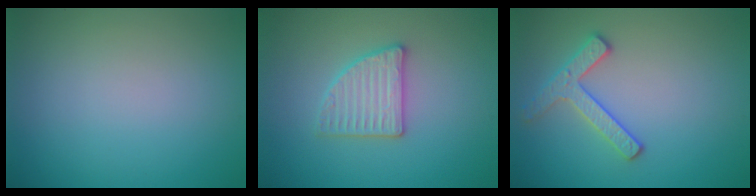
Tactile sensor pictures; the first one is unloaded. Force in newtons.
{"total": 2.8, "press": 2.8, "slide": 0.4}
{"total": 2.5, "press": 2.4, "slide": 0.5}